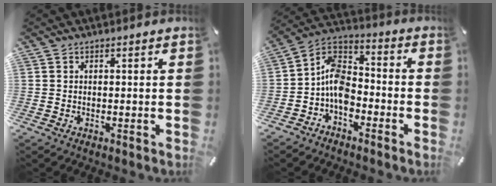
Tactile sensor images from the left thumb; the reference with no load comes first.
{"total": 9.8, "force": [-4.8, 6.7, 5.3], "torque": [-0.115, 0.023, -0.092]}